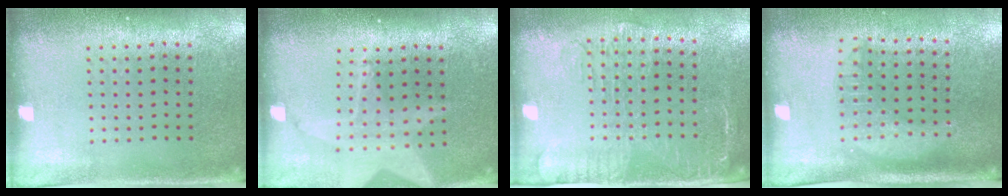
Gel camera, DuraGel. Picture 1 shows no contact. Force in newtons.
{"total": 1.8, "press": 1.5, "slide": 1.0}
{"total": 2.0, "press": 1.7, "slide": 1.0}
{"total": 1.8, "press": 1.5, "slide": 0.9}